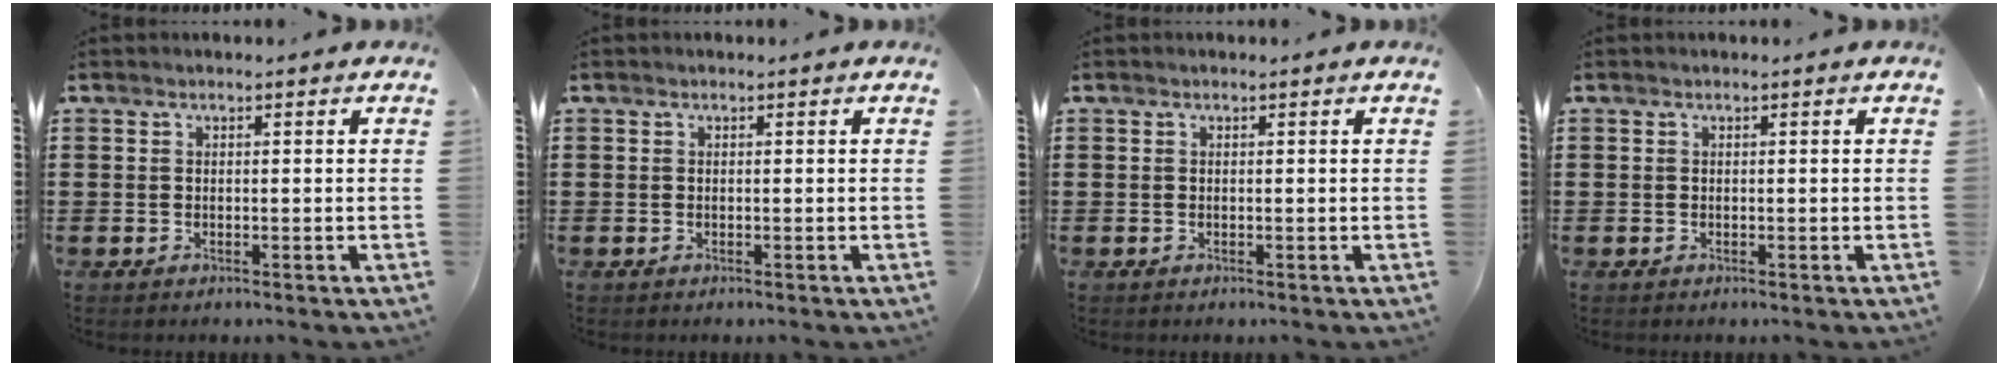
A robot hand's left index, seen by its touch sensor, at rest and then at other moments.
{"total": 0.0}
{"total": 0.0}
{"total": 0.0}